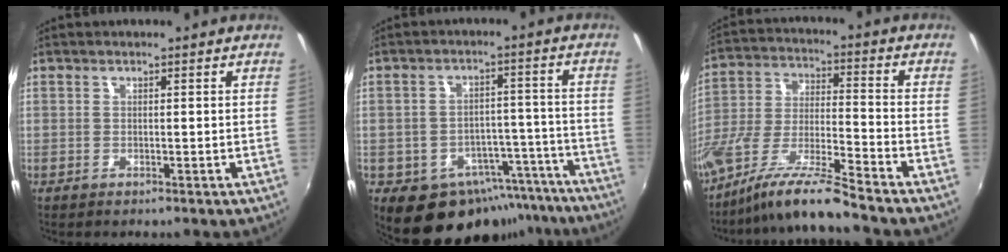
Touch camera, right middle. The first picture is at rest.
{"total": 15.7, "force": [-11.4, 9.5, 5.1], "torque": [-0.093, 0.034, -0.129]}
{"total": 12.1, "force": [-10.0, -0.7, 6.9], "torque": [-0.141, -0.006, -0.192]}